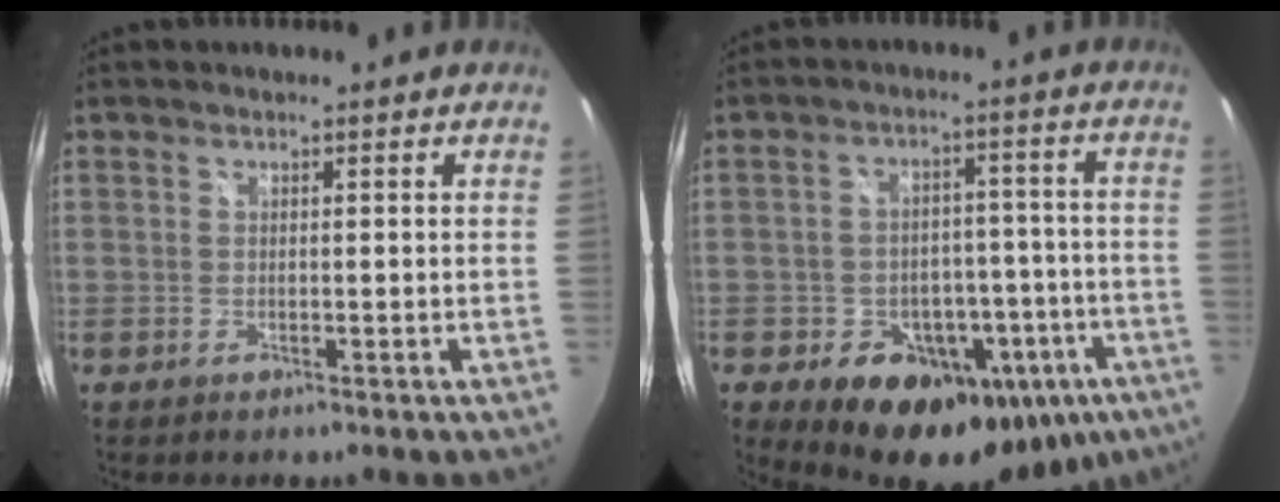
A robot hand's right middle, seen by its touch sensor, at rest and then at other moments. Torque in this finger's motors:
{"motor_torque": [0.10, -0.16, 0.24, 0.05]}